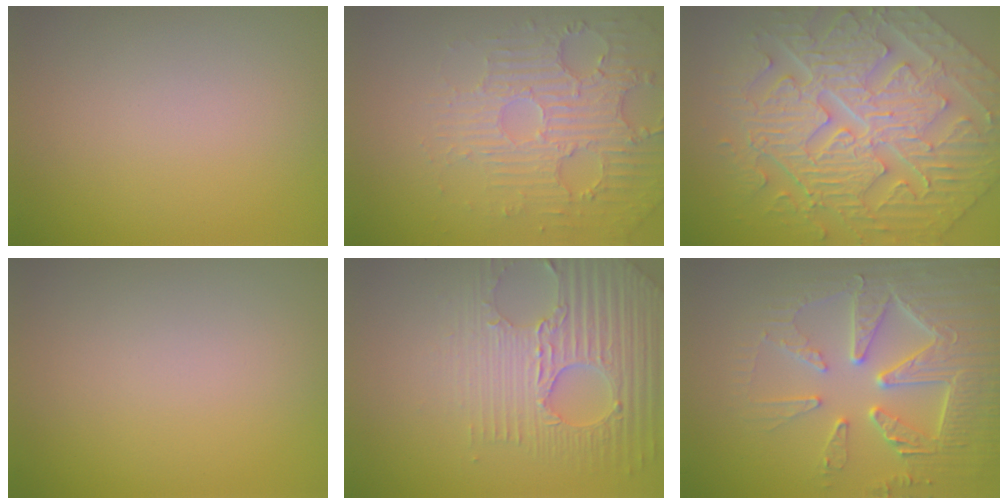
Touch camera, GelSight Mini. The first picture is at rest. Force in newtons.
{"total": 4.5, "press": 3.7, "slide": 2.6}
{"total": 11.1, "press": 7.8, "slide": 7.9}
{"total": 0.0}
{"total": 6.4, "press": 5.1, "slide": 3.9}
{"total": 7.2, "press": 5.9, "slide": 4.2}